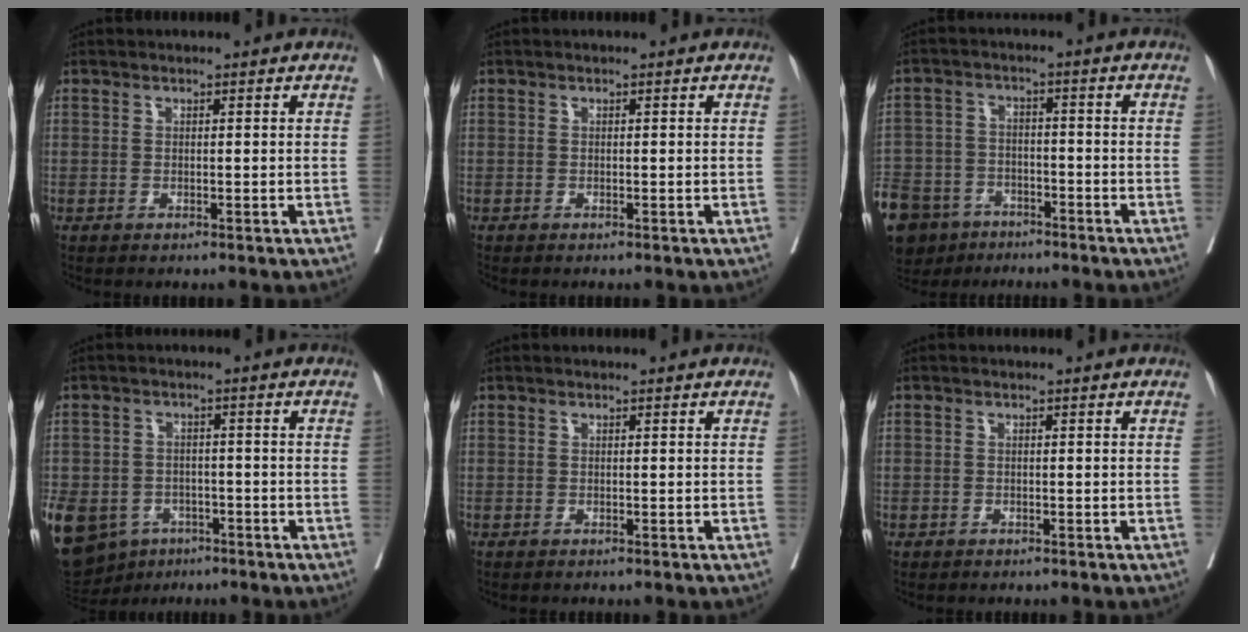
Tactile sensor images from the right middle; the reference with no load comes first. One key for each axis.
{"total": 0.0}
{"total": 19.5, "fx": -12.8, "fy": 12.4, "fz": 7.9, "tx": -0.256, "ty": -0.021, "tz": -0.204}
{"total": 21.1, "fx": -10.1, "fy": 16.1, "fz": 9.2, "tx": -0.296, "ty": -0.016, "tz": -0.147}
{"total": 0.0}
{"total": 1.3, "fx": -0.5, "fy": 1.2, "fz": -0.1, "tx": 0.001, "ty": 0.008, "tz": -0.011}